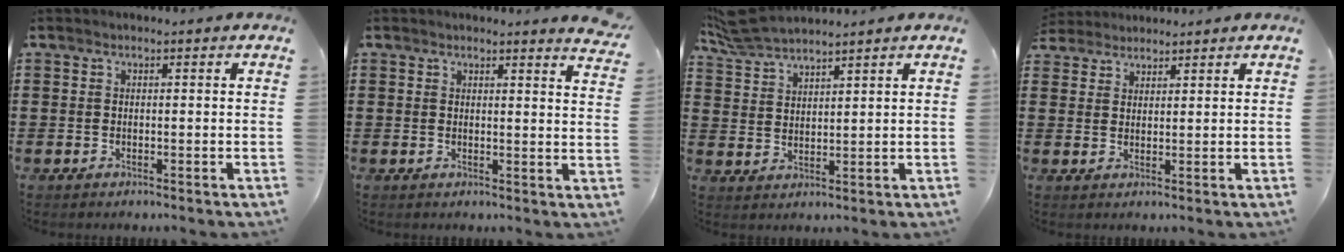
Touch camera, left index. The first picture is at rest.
{"total": 2.4, "force": [2.3, -0.4, 0.8], "torque": [-0.013, -0.013, 0.041]}
{"total": 5.4, "force": [5.1, 0.3, 1.6], "torque": [-0.050, -0.013, 0.094]}
{"total": 2.3, "force": [2.2, 0.6, -0.2], "torque": [-0.004, 0.002, 0.043]}